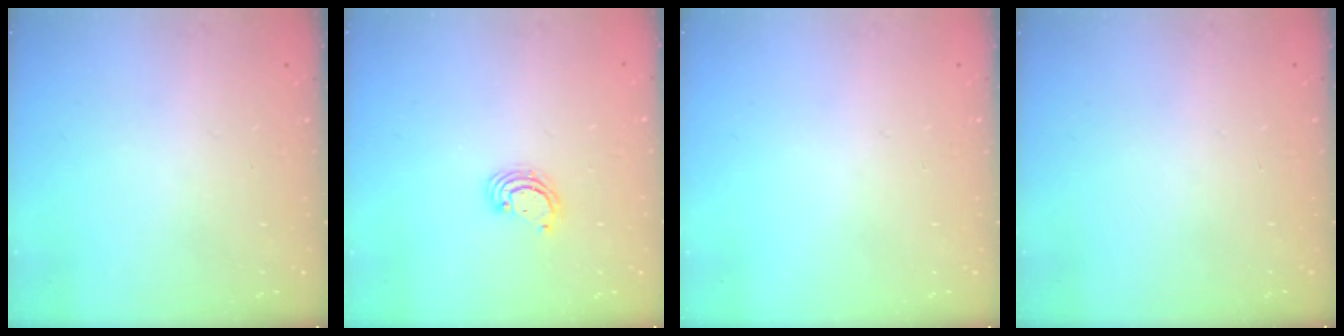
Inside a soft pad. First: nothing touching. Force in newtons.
{"total": 3.3, "press": 3.3, "slide": 0.4}
{"total": 0.0}
{"total": 0.0}